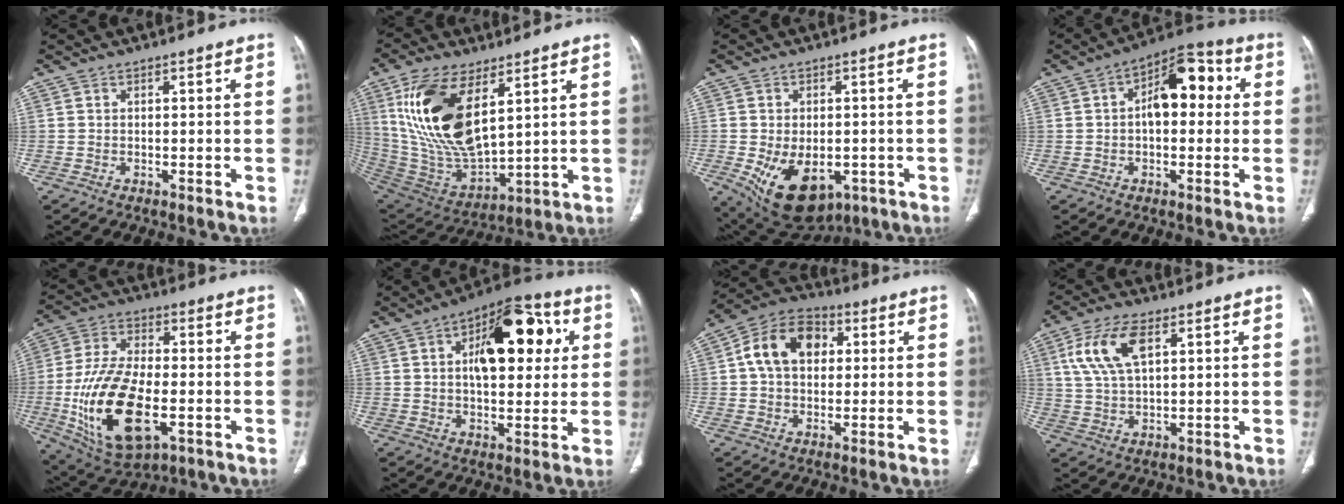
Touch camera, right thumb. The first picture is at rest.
{"total": 20.7, "force": [7.8, 9.7, 16.5], "torque": [-0.313, -0.032, 0.162]}
{"total": 14.1, "force": [-4.8, 8.9, 9.8], "torque": [-0.153, -0.004, -0.051]}
{"total": 11.6, "force": [1.5, 6.5, 9.5], "torque": [-0.112, 0.034, 0.012]}
{"total": 20.3, "force": [-4.7, 10.1, 16.9], "torque": [-0.326, 0.004, -0.070]}
{"total": 17.8, "force": [4.6, 8.9, 14.7], "torque": [-0.172, 0.012, 0.064]}
{"total": 12.7, "force": [2.5, 9.2, 8.4], "torque": [-0.124, 0.020, 0.032]}
{"total": 10.2, "force": [3.9, 4.8, 8.1], "torque": [-0.169, 0.000, 0.078]}